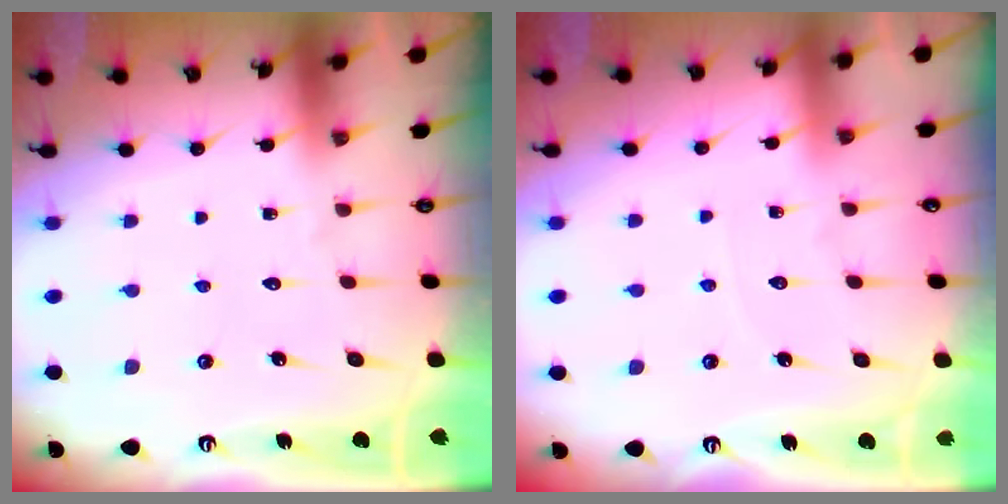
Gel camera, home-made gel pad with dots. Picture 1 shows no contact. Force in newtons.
{"total": 2.4, "press": 2.4, "slide": 0.4}